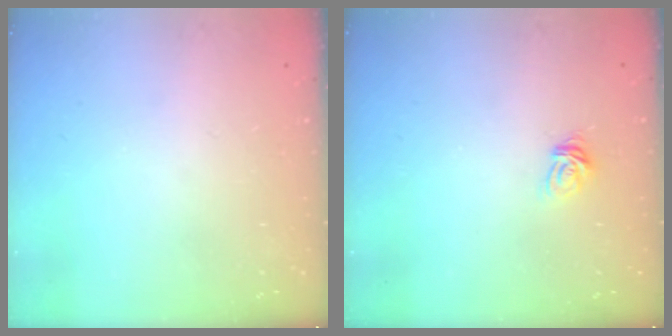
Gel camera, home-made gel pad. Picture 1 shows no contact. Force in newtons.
{"total": 5.0, "press": 5.0, "slide": 0.4}